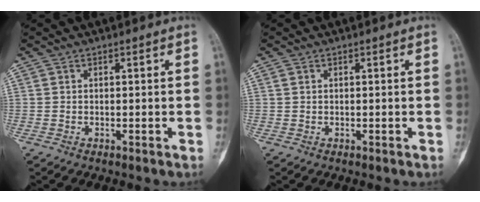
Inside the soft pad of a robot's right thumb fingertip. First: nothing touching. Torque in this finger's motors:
{"motor_torque": [-0.14, -0.26, 0.21, -0.02, 0.05]}